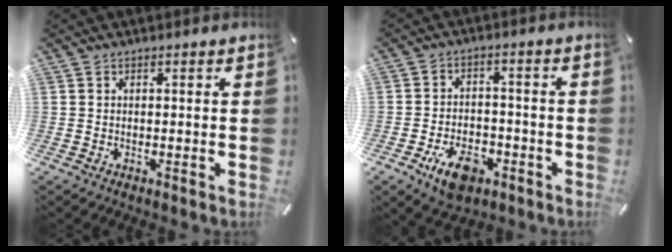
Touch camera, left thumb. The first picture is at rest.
{"total": 8.8, "force": [-4.3, 5.4, 5.4], "torque": [-0.096, 0.016, -0.076]}